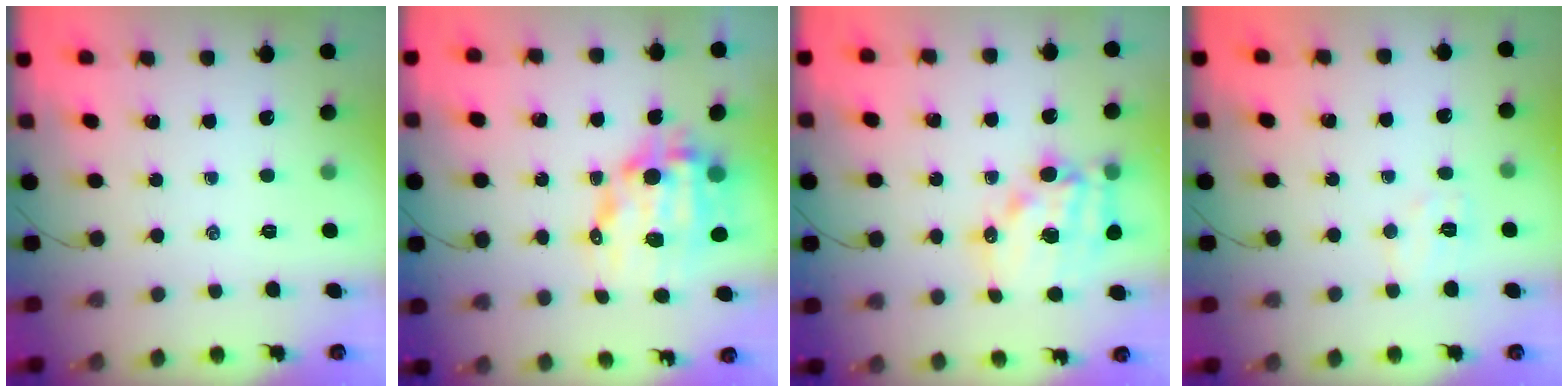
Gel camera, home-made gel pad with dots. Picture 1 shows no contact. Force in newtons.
{"total": 13.2, "press": 12.9, "slide": 2.9}
{"total": 15.0, "press": 14.6, "slide": 3.2}
{"total": 5.9, "press": 5.7, "slide": 1.3}